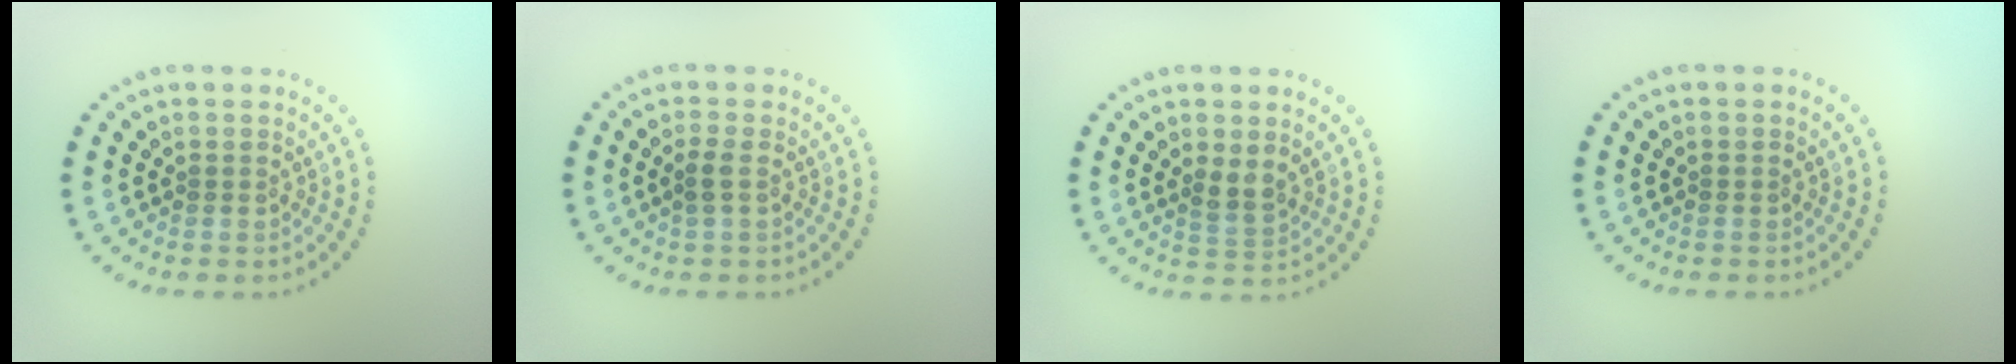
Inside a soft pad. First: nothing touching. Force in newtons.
{"total": 1.0, "press": 0.8, "slide": 0.5}
{"total": 1.8, "press": 1.5, "slide": 1.0}
{"total": 0.0}